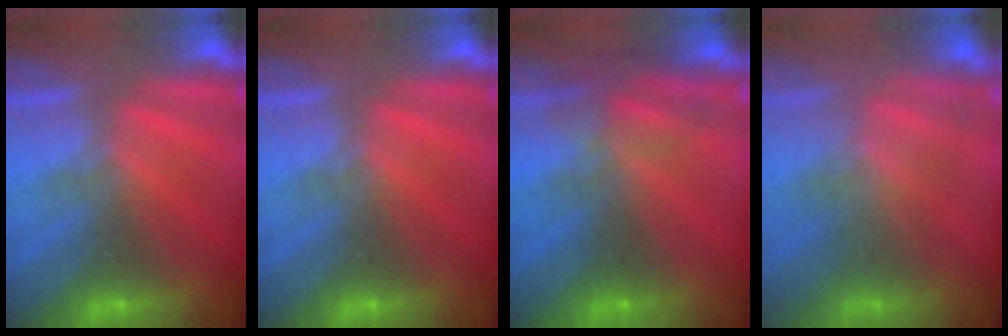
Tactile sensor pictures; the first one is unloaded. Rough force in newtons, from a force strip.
{"total": 0.0}
{"total": 2.6}
{"total": 3.3}